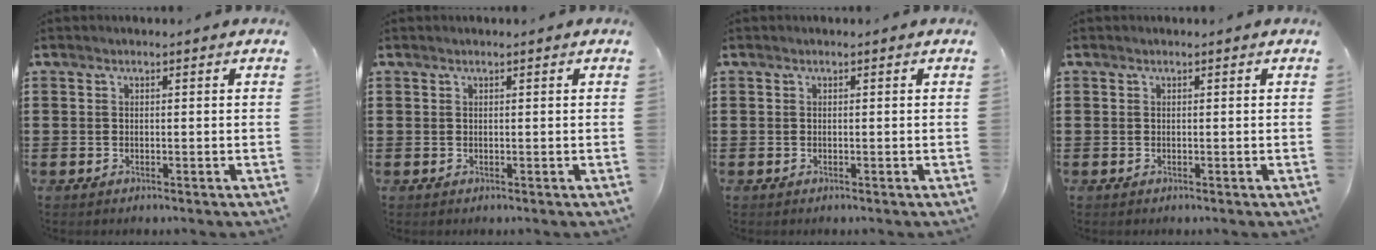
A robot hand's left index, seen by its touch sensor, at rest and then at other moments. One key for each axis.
{"total": 0.0}
{"total": 0.0}
{"total": 0.0}